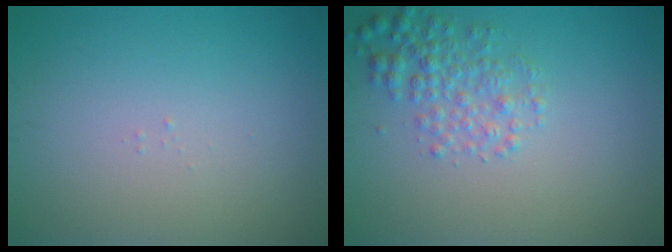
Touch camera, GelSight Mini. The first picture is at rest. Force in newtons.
{"total": 2.9, "press": 2.9, "slide": 0.1}